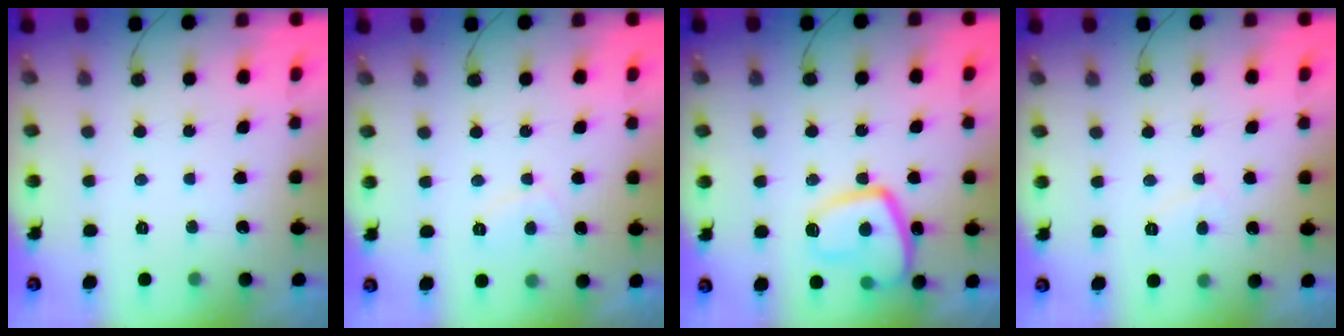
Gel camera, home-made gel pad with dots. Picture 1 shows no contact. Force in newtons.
{"total": 1.7, "press": 1.6, "slide": 0.6}
{"total": 13.3, "press": 13.3, "slide": 1.5}
{"total": 3.0, "press": 2.9, "slide": 0.3}